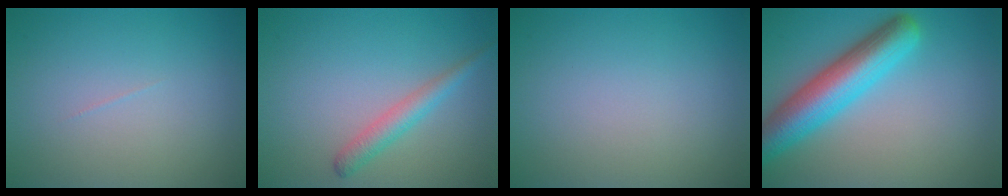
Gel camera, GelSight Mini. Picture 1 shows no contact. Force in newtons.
{"total": 2.3, "press": 2.3, "slide": 0.1}
{"total": 0.0}
{"total": 7.2, "press": 7.2, "slide": 0.3}